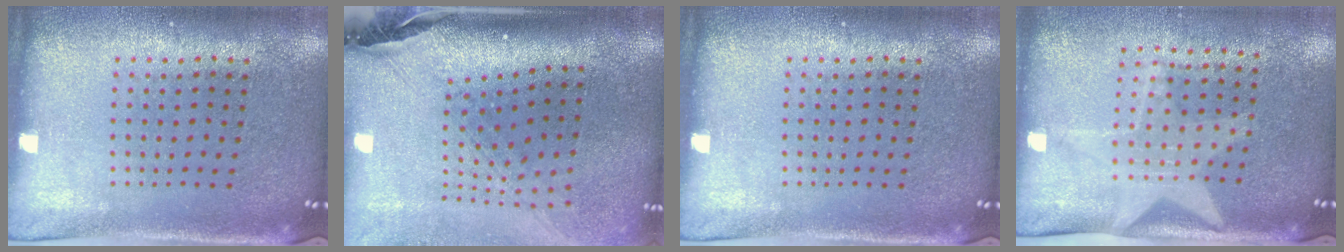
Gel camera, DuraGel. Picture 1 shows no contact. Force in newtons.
{"total": 2.8, "press": 2.1, "slide": 1.9}
{"total": 0.0}
{"total": 1.9, "press": 1.5, "slide": 1.1}